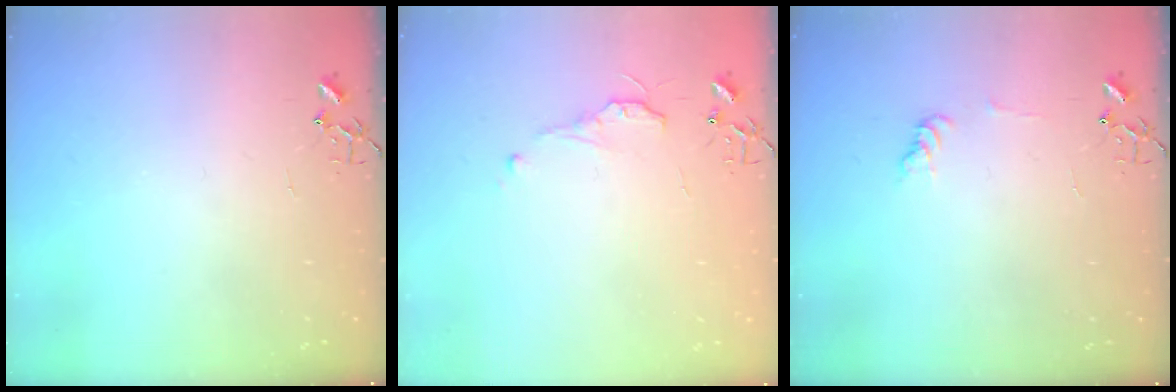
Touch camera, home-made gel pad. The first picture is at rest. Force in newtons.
{"total": 6.2, "press": 6.1, "slide": 0.8}
{"total": 5.3, "press": 5.3, "slide": 0.2}